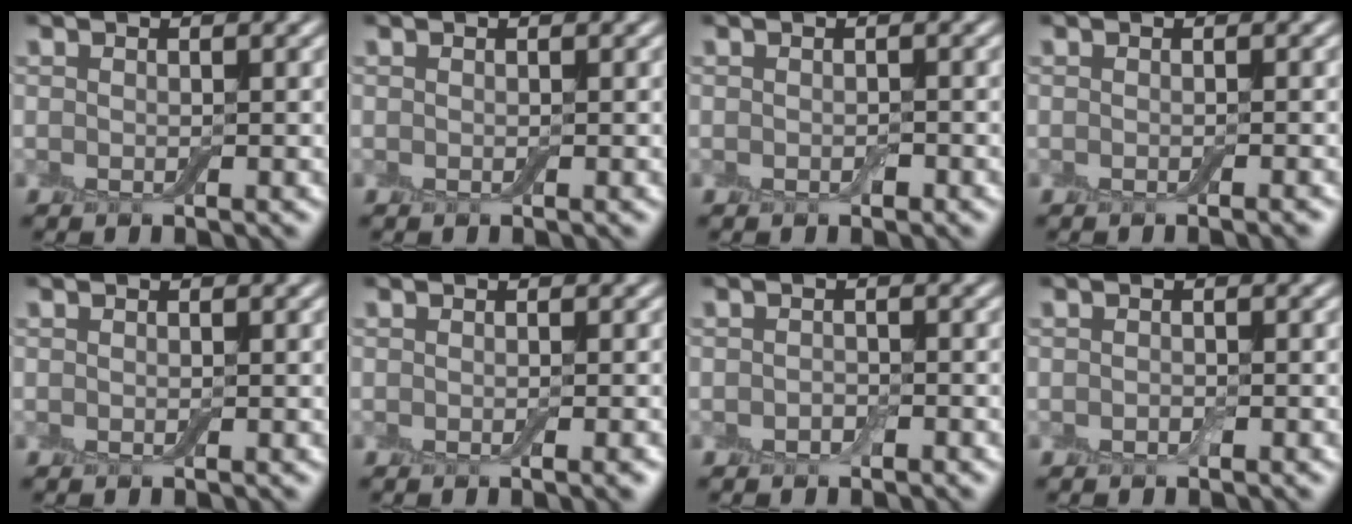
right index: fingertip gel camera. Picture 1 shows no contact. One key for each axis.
{"total": 0.0}
{"total": 0.5, "fx": -0.2, "fy": 0.3, "fz": 0.4, "tx": -0.005, "ty": -0.001, "tz": -0.003}
{"total": 0.7, "fx": -0.4, "fy": 0.0, "fz": 0.6, "tx": -0.006, "ty": 0.000, "tz": -0.007}
{"total": 0.0}
{"total": 1.2, "fx": -0.4, "fy": 0.2, "fz": 1.1, "tx": -0.012, "ty": -0.001, "tz": -0.007}
{"total": 1.0, "fx": -0.5, "fy": 0.6, "fz": 0.6, "tx": -0.011, "ty": -0.001, "tz": -0.009}
{"total": 0.5, "fx": -0.2, "fy": 0.3, "fz": 0.4, "tx": -0.007, "ty": 0.000, "tz": -0.004}